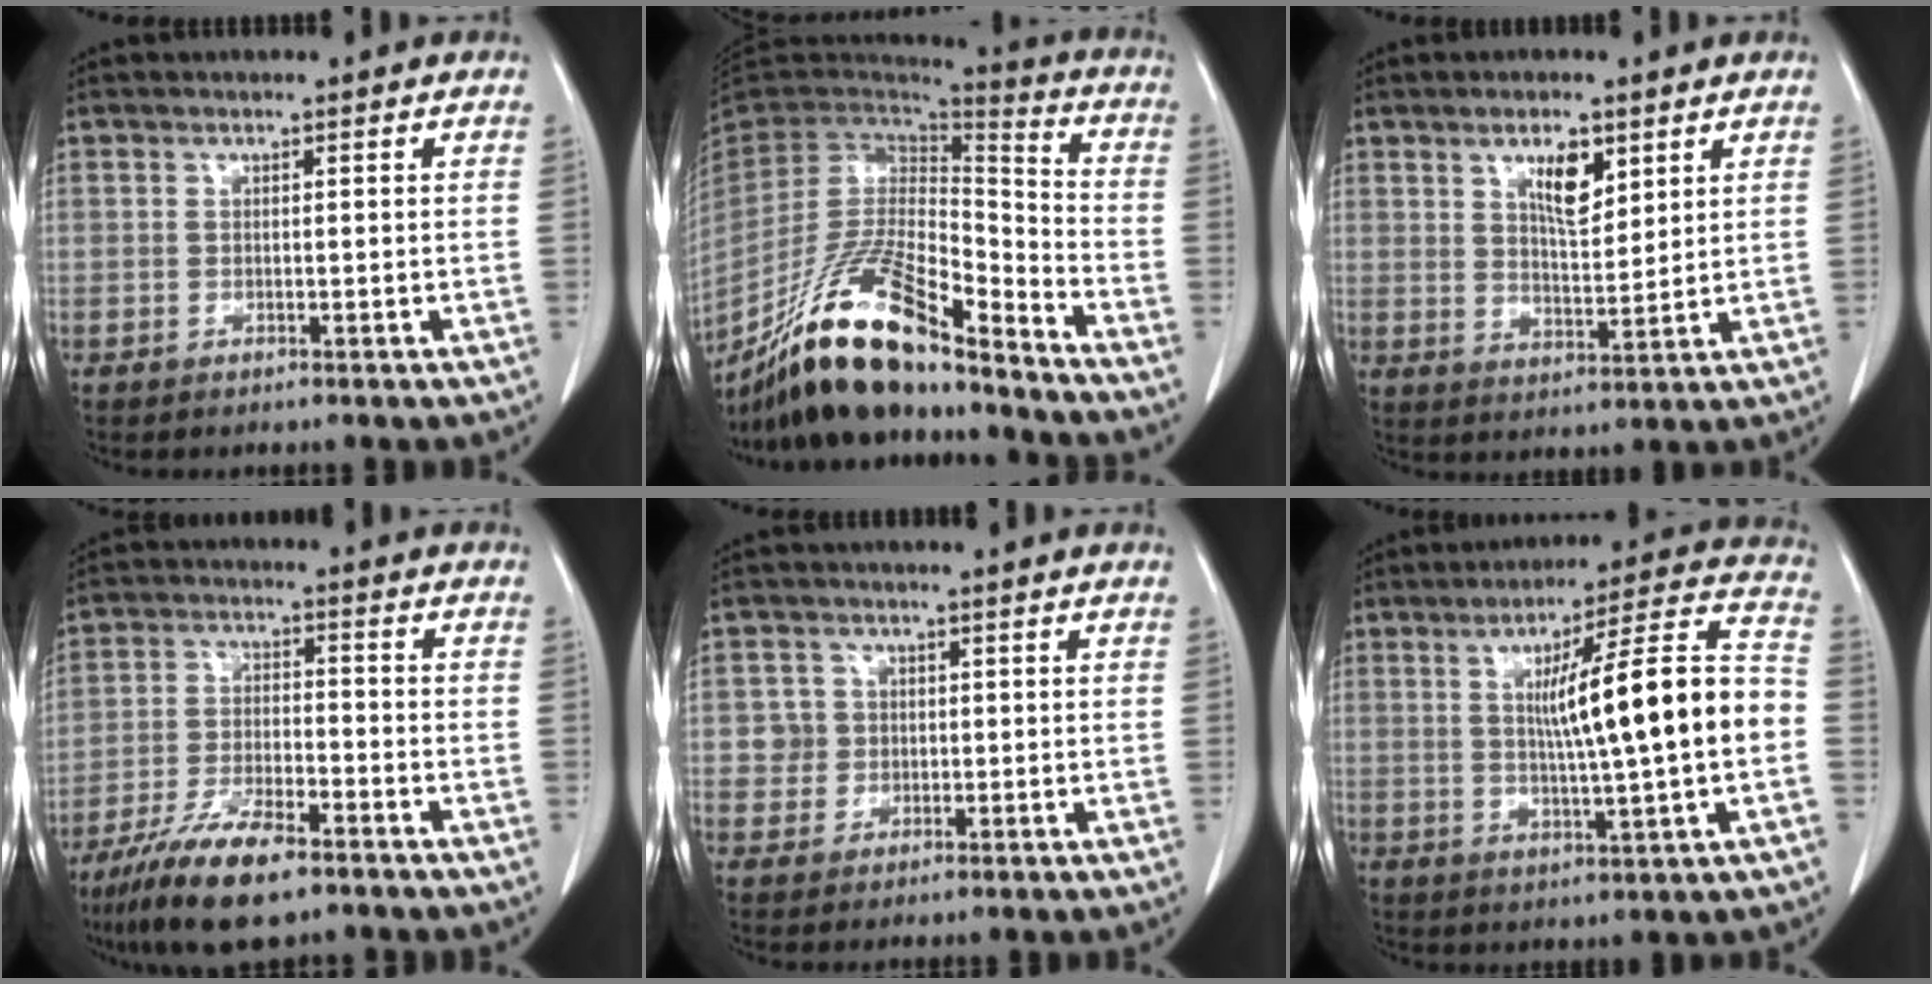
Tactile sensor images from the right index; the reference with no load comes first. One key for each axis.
{"total": 20.7, "fx": -16.1, "fy": 3.7, "fz": 12.5, "tx": -0.254, "ty": -0.011, "tz": -0.296}
{"total": 6.1, "fx": 3.1, "fy": 2.0, "fz": 4.8, "tx": -0.086, "ty": -0.003, "tz": 0.058}
{"total": 11.4, "fx": -8.0, "fy": 2.7, "fz": 7.6, "tx": -0.145, "ty": -0.020, "tz": -0.144}
{"total": 3.0, "fx": 0.2, "fy": 3.0, "fz": 0.1, "tx": 0.008, "ty": 0.007, "tz": 0.005}
{"total": 16.8, "fx": 0.0, "fy": 0.6, "fz": 16.8, "tx": -0.254, "ty": 0.020, "tz": 0.000}